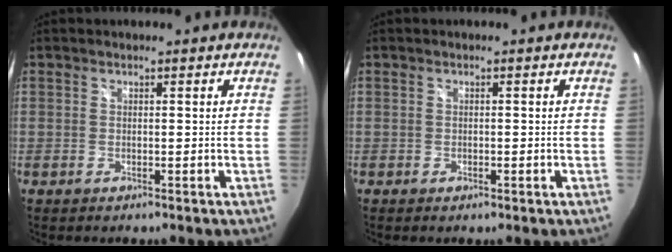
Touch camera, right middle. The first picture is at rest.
{"total": 0.6, "force": [-0.3, 0.3, 0.4], "torque": [-0.005, 0.000, -0.006]}